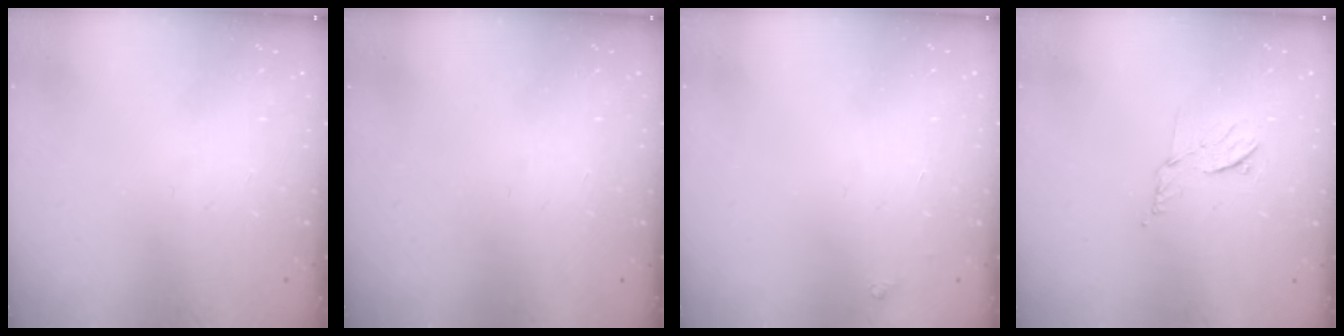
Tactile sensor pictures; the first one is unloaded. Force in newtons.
{"total": 1.5, "press": 1.5, "slide": 0.1}
{"total": 2.5, "press": 2.5, "slide": 0.4}
{"total": 6.5, "press": 6.4, "slide": 1.0}